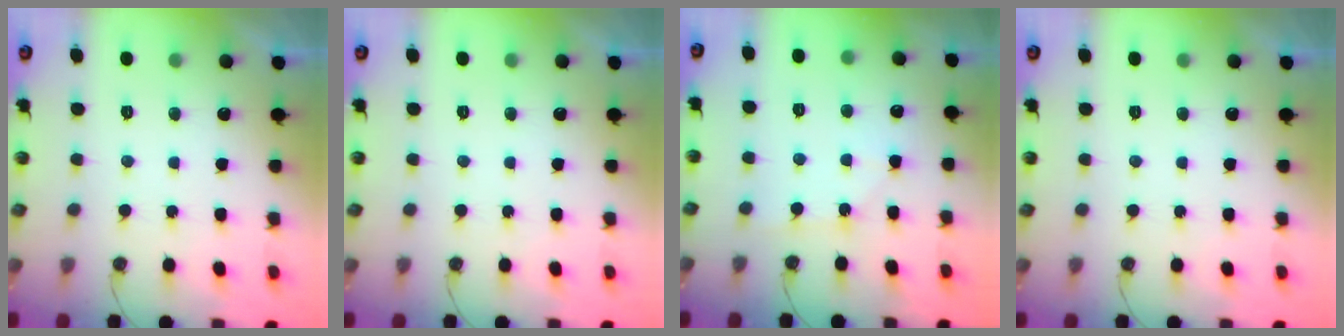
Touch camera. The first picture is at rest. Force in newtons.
{"total": 0.0}
{"total": 5.2, "press": 5.2, "slide": 0.6}
{"total": 0.0}